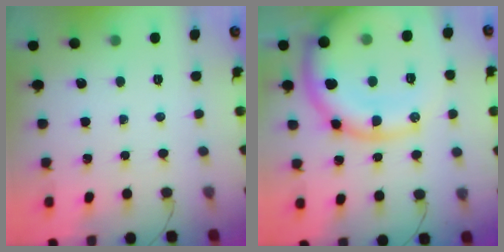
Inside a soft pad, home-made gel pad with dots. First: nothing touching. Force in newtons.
{"total": 21.7, "press": 21.7, "slide": 1.4}